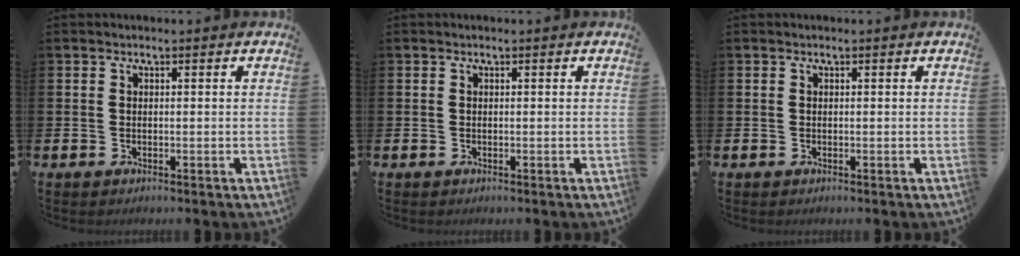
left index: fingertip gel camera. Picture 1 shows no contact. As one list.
[{"total": 0.0}, {"total": 0.0}]